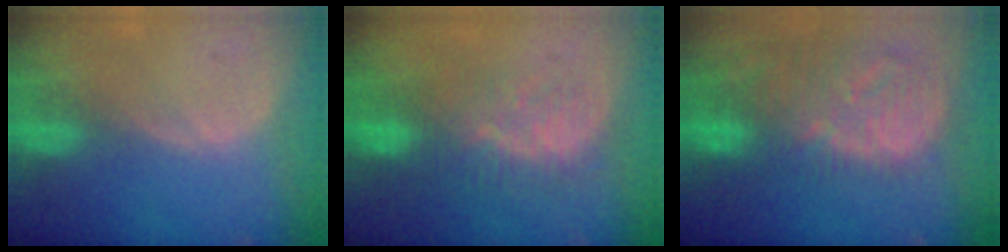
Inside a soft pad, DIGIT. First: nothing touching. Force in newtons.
{"total": 8.4, "press": 7.8, "slide": 3.0}
{"total": 12.9, "press": 11.2, "slide": 6.4}